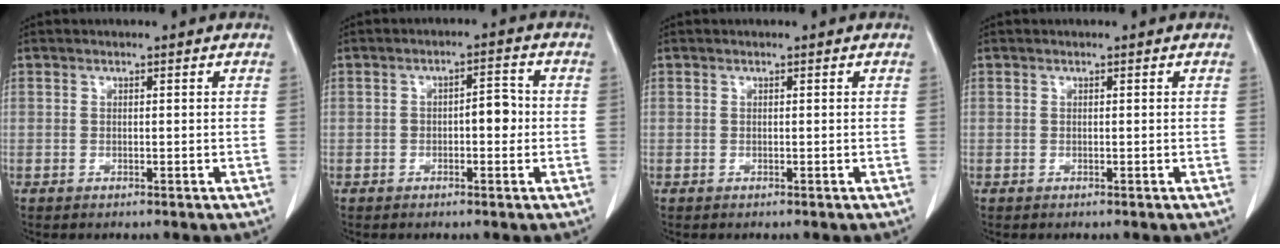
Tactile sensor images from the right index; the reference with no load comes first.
{"total": 3.7, "force": [-0.4, 1.5, 3.4], "torque": [-0.046, 0.013, -0.007]}
{"total": 0.0}
{"total": 0.0}